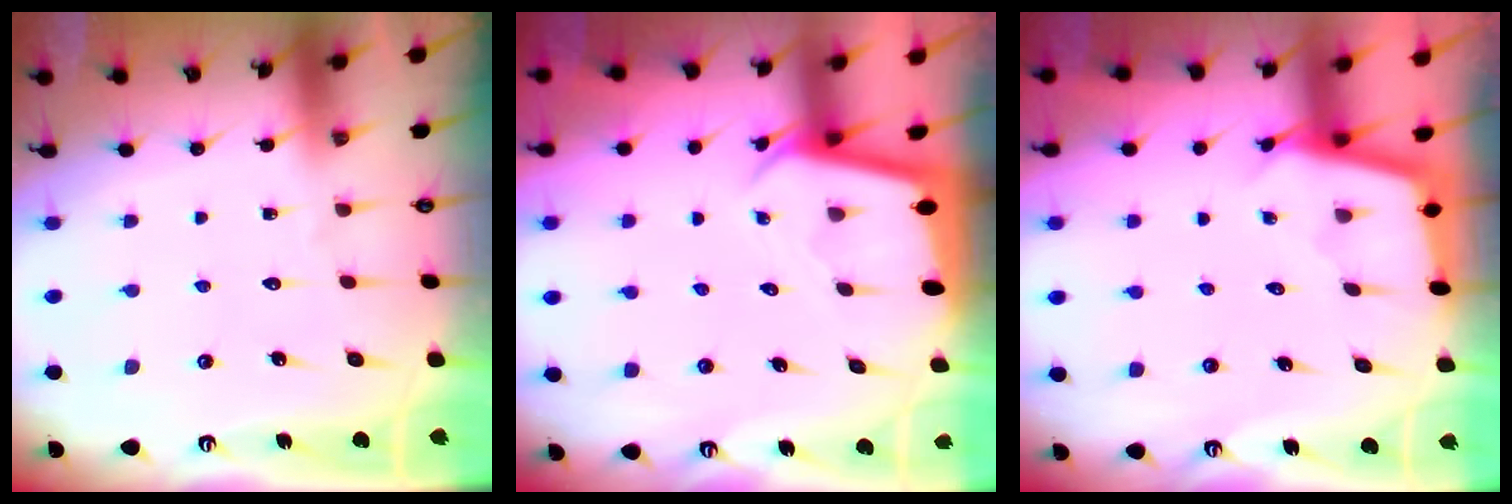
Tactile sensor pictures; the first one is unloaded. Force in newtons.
{"total": 1.9, "press": 1.9, "slide": 0.1}
{"total": 2.3, "press": 2.3, "slide": 0.2}